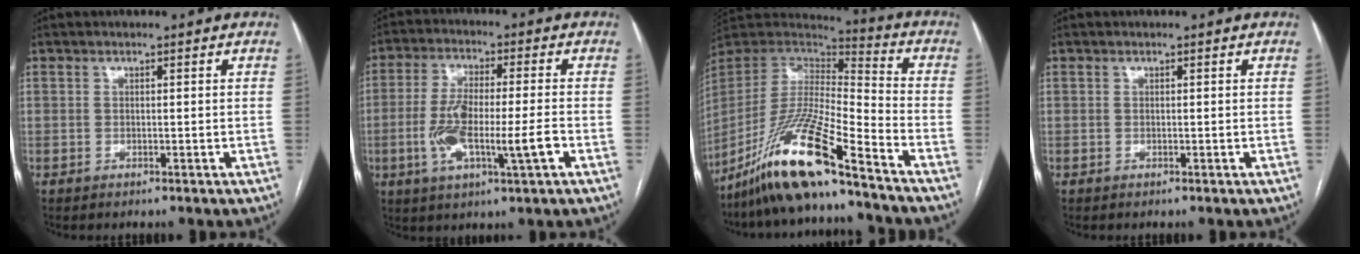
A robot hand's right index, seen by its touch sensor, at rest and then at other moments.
{"total": 11.2, "force": [-2.9, 1.6, 10.7], "torque": [-0.206, 0.001, -0.049]}
{"total": 17.8, "force": [-13.2, 0.6, 11.9], "torque": [-0.248, -0.022, -0.252]}
{"total": 0.0}